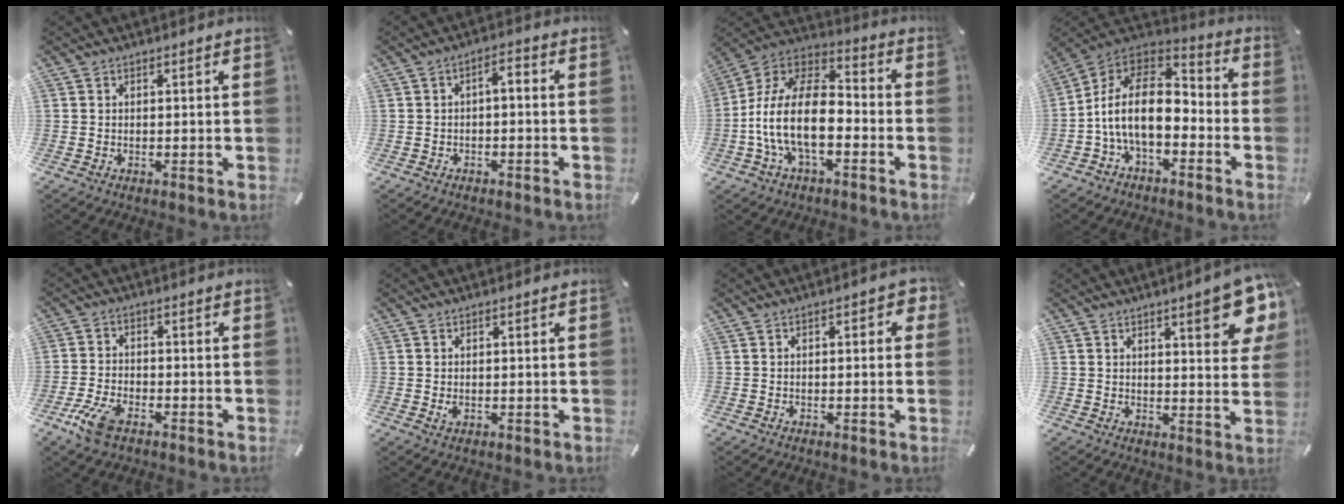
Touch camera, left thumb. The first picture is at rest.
{"total": 3.2, "force": [-1.7, 1.3, 2.4], "torque": [-0.043, 0.018, -0.036]}
{"total": 16.5, "force": [-5.1, 9.0, 12.9], "torque": [-0.266, 0.022, -0.090]}
{"total": 16.2, "force": [-3.6, 9.7, 12.5], "torque": [-0.259, 0.015, -0.063]}
{"total": 7.2, "force": [-4.1, 3.4, 4.9], "torque": [-0.120, 0.005, -0.078]}
{"total": 1.4, "force": [0.1, 0.6, 1.3], "torque": [-0.033, -0.004, 0.000]}
{"total": 3.7, "force": [0.3, 1.7, 3.2], "torque": [-0.036, 0.002, -0.001]}
{"total": 12.2, "force": [6.4, 3.4, 9.9], "torque": [-0.120, -0.039, 0.100]}